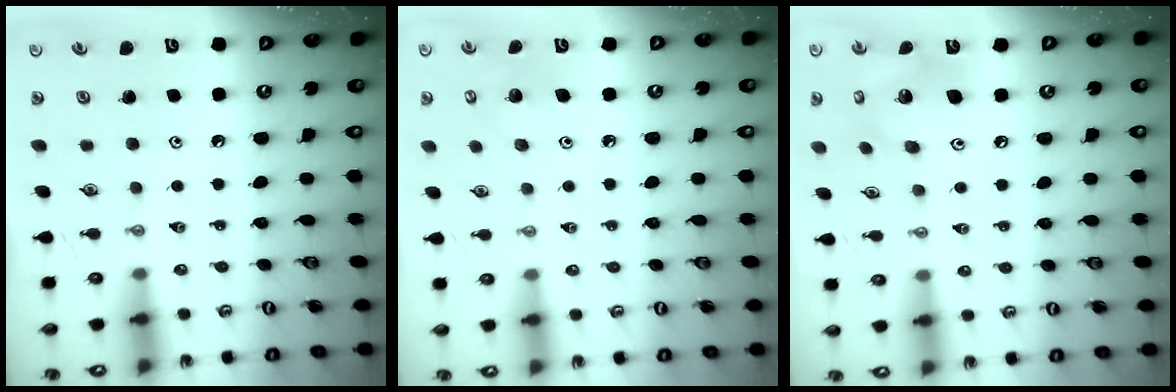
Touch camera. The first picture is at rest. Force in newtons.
{"total": 6.0, "press": 6.0, "slide": 0.6}
{"total": 14.8, "press": 14.5, "slide": 3.0}